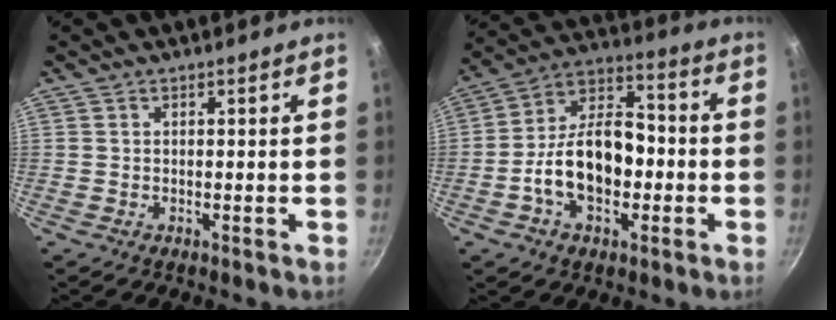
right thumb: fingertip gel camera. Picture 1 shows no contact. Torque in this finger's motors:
{"motor_torque": [2.18, 2.05, 1.38, -0.73, 0.16]}